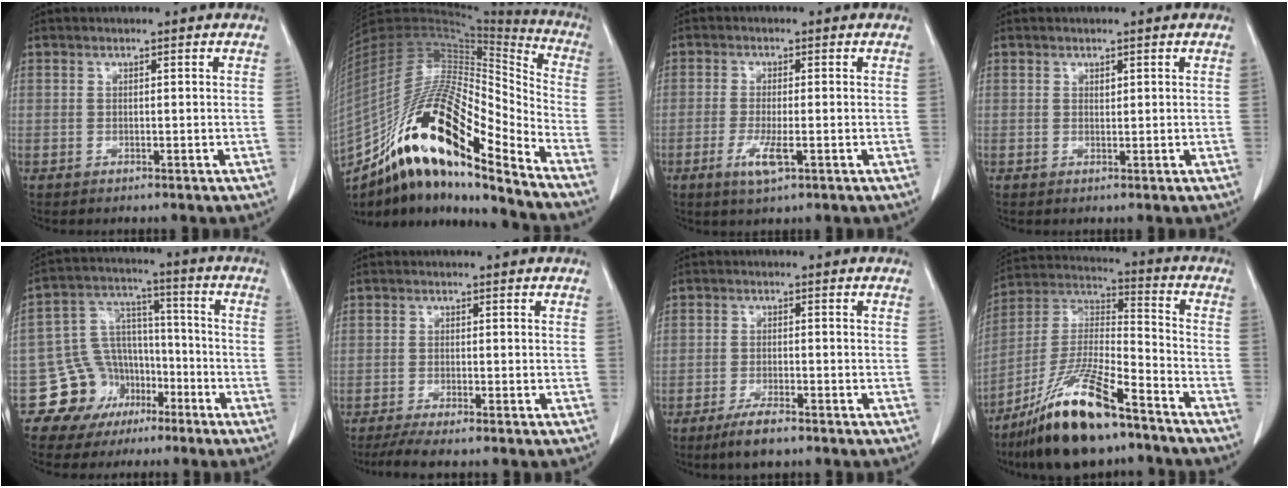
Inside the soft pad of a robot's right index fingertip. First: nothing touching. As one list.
[{"total": 26.4, "force": [-16.3, 5.1, 20.1], "torque": [-0.383, -0.013, -0.291]}, {"total": 4.1, "force": [-1.6, 0.7, 3.7], "torque": [-0.075, -0.006, -0.025]}, {"total": 0.5, "force": [0.3, 0.3, 0.3], "torque": [-0.006, -0.002, 0.006]}, {"total": 11.0, "force": [-5.9, 9.1, 1.6], "torque": [-0.026, 0.064, -0.087]}, {"total": 4.0, "force": [-3.2, -0.3, 2.4], "torque": [-0.041, -0.009, -0.055]}, {"total": 5.7, "force": [-4.2, 0.7, 3.8], "torque": [-0.076, -0.011, -0.071]}, {"total": 17.7, "force": [-12.5, 3.1, 12.2], "torque": [-0.260, -0.017, -0.226]}]